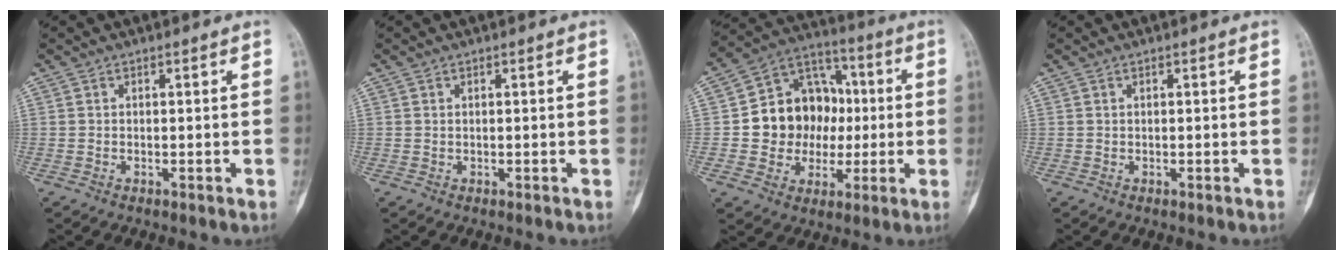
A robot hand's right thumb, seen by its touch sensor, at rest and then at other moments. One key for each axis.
{"total": 0.0}
{"total": 15.3, "fx": -0.1, "fy": 12.9, "fz": 8.2, "tx": -0.076, "ty": 0.033, "tz": 0.002}
{"total": 0.0}